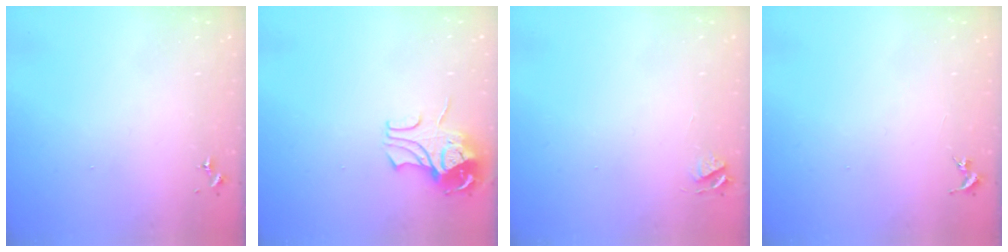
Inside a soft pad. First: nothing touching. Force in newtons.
{"total": 9.5, "press": 9.4, "slide": 1.2}
{"total": 3.5, "press": 3.5, "slide": 0.3}
{"total": 0.0}